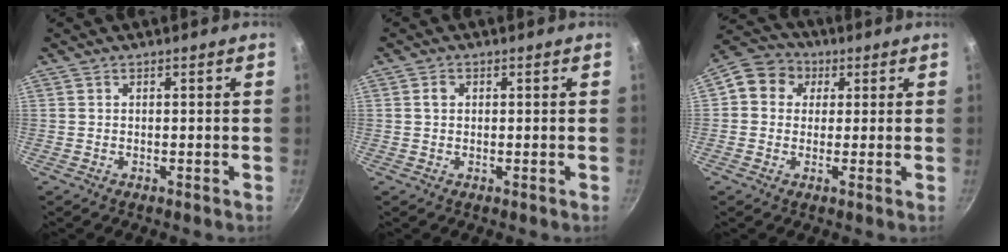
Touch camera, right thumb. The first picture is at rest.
{"total": 1.6, "force": [0.3, 1.3, 0.8], "torque": [-0.010, 0.004, 0.005]}
{"total": 8.1, "force": [1.9, 7.1, 3.2], "torque": [-0.029, 0.011, 0.011]}